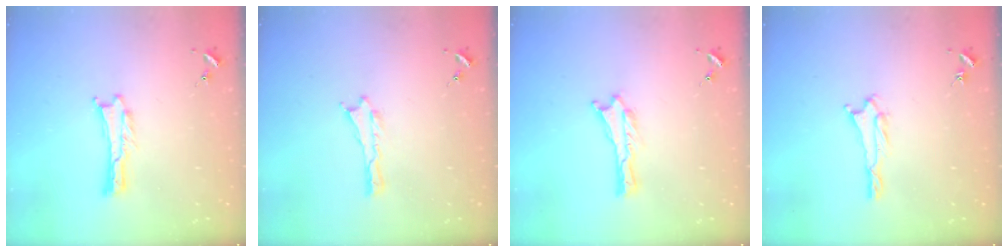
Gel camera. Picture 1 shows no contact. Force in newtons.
{"total": 0.0}
{"total": 0.0}
{"total": 1.3, "press": 1.3, "slide": 0.2}